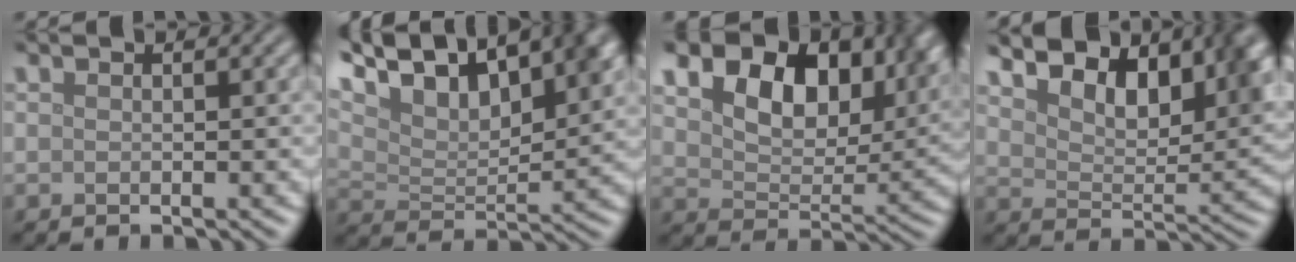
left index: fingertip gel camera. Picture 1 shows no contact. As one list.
[{"total": 12.0, "force": [7.8, 4.7, 7.8], "torque": [-0.150, 0.024, 0.135]}, {"total": 12.7, "force": [6.7, 7.5, 7.8], "torque": [-0.116, 0.012, 0.103]}, {"total": 9.5, "force": [6.4, 3.9, 5.8], "torque": [-0.088, 0.010, 0.092]}]